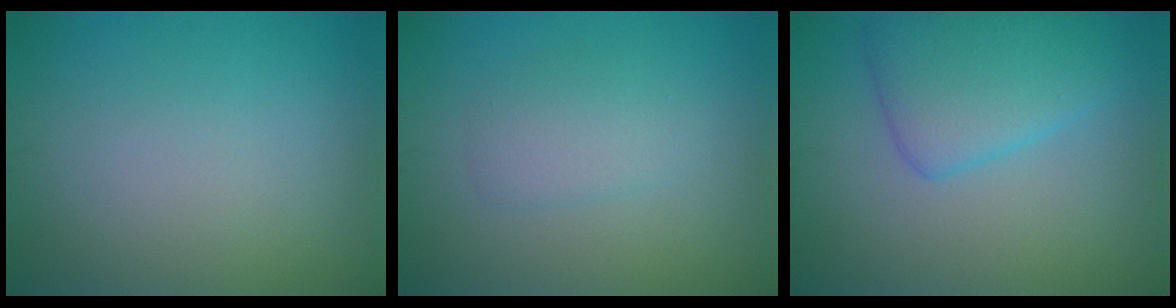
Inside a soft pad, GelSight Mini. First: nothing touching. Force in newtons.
{"total": 1.9, "press": 1.9, "slide": 0.1}
{"total": 4.9, "press": 4.9, "slide": 0.2}